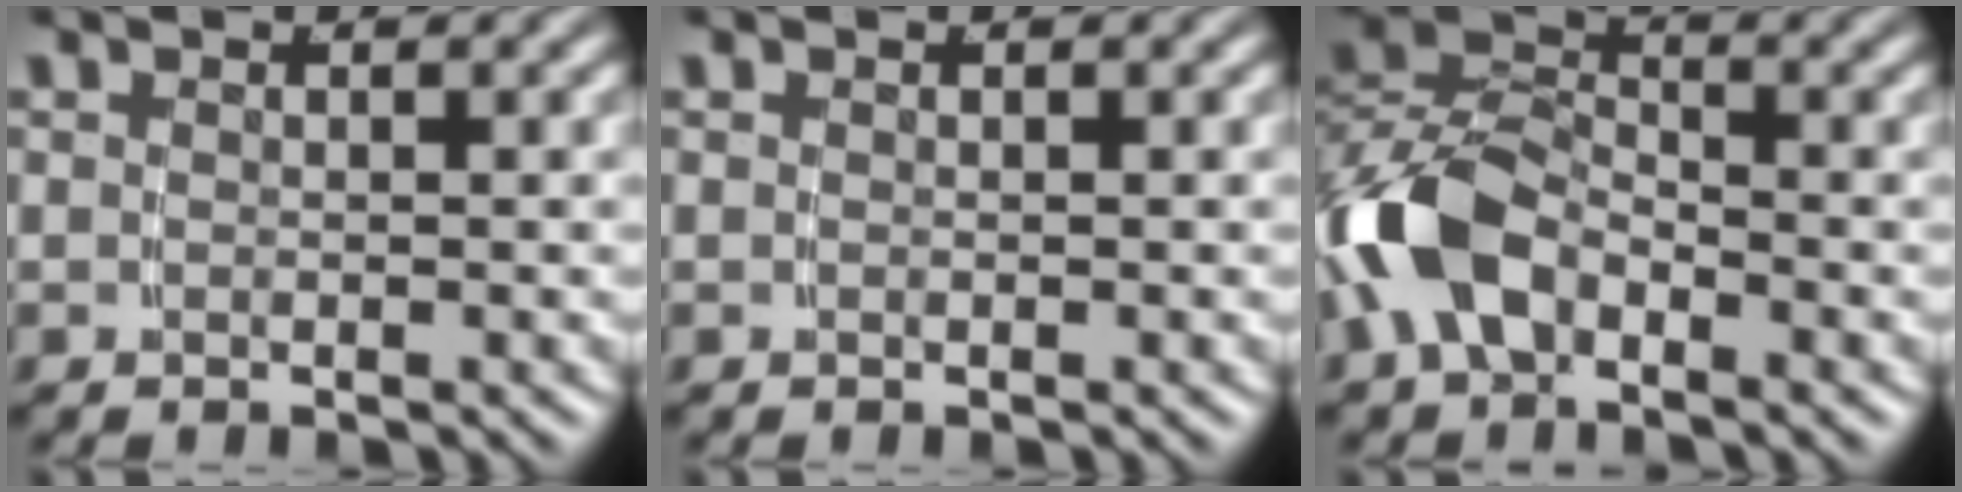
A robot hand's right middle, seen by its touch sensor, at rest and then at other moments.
{"total": 0.0}
{"total": 5.3, "force": [-2.0, 3.5, 3.4], "torque": [-0.086, -0.002, -0.036]}